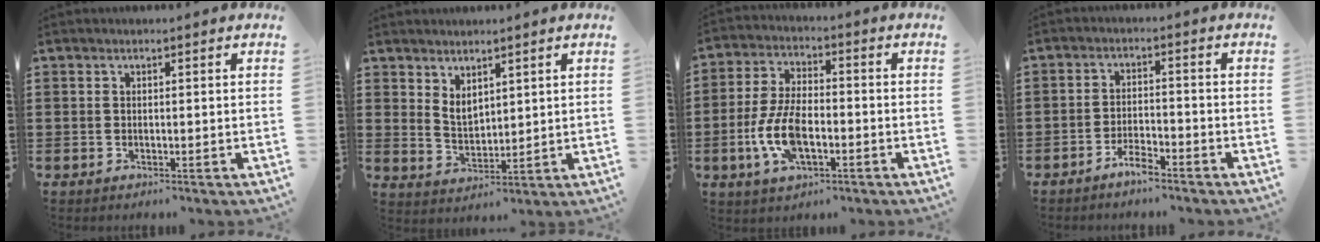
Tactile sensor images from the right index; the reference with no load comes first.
{"total": 3.5, "force": [2.7, 1.8, 1.4], "torque": [-0.035, 0.001, 0.051]}
{"total": 9.0, "force": [-2.5, 4.4, 7.5], "torque": [-0.174, -0.003, -0.050]}
{"total": 3.3, "force": [-2.8, 0.7, 1.7], "torque": [-0.037, 0.007, -0.056]}